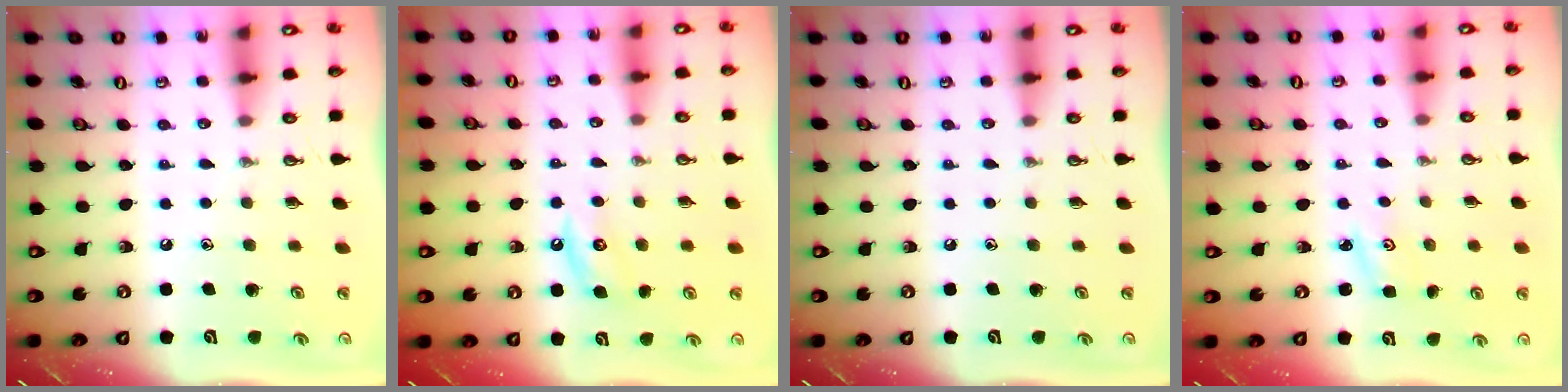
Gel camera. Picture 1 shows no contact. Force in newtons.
{"total": 4.8, "press": 4.7, "slide": 0.9}
{"total": 0.0}
{"total": 2.9, "press": 2.9, "slide": 0.3}